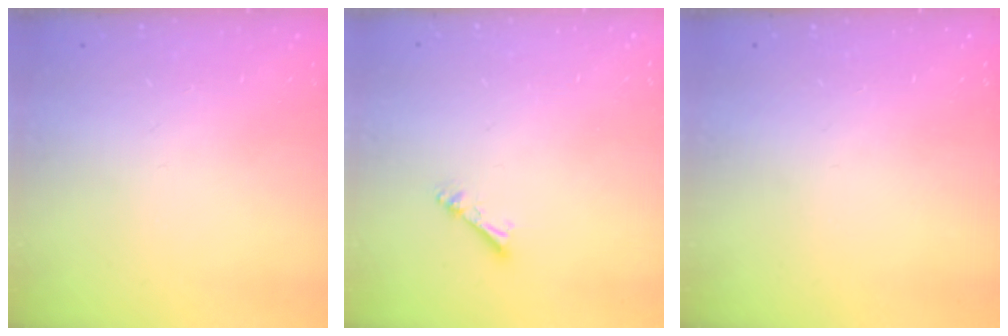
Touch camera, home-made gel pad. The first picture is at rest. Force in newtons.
{"total": 3.5, "press": 3.5, "slide": 0.1}
{"total": 0.0}